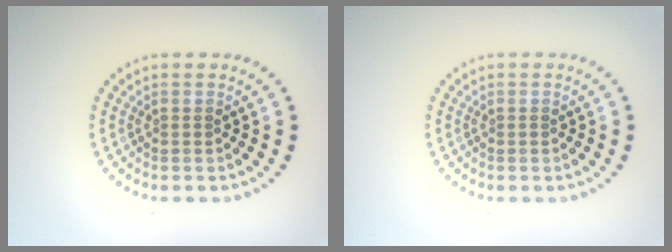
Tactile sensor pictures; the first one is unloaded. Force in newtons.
{"total": 0.0}